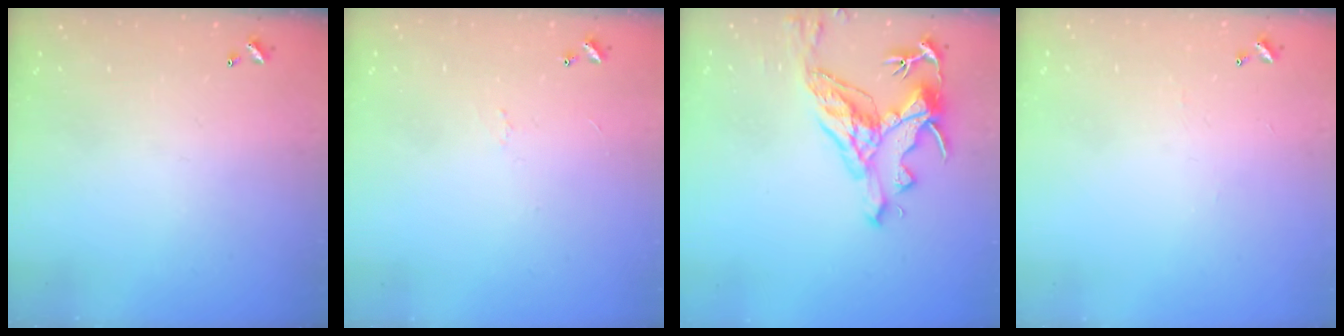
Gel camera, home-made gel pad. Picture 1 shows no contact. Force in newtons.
{"total": 2.3, "press": 2.2, "slide": 0.6}
{"total": 7.8, "press": 7.7, "slide": 1.4}
{"total": 2.2, "press": 2.2, "slide": 0.4}